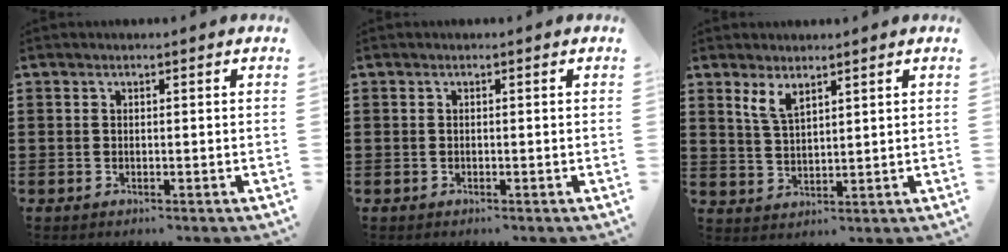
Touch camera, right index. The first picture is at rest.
{"total": 0.0}
{"total": 3.6, "force": [2.4, 1.3, 2.4], "torque": [-0.053, 0.002, 0.044]}